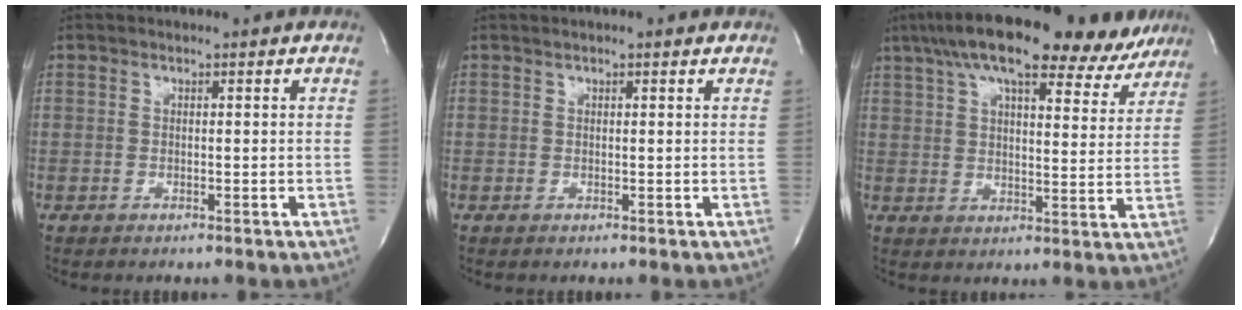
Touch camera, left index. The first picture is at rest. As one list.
[{"total": 0.7, "force": [0.4, 0.5, 0.4], "torque": [-0.010, 0.014, 0.003]}, {"total": 22.0, "force": [16.9, 6.2, 12.5], "torque": [-0.208, 0.040, 0.228]}]